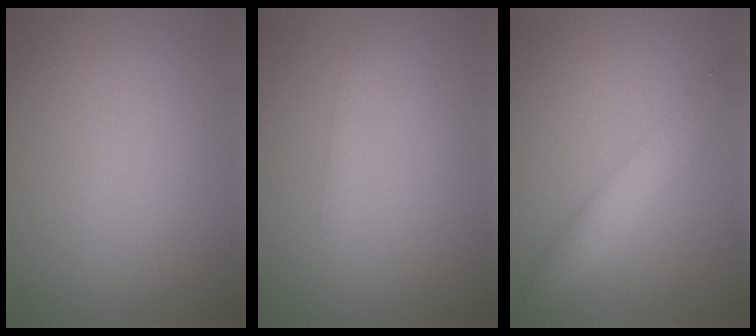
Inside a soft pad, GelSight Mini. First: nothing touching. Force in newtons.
{"total": 1.0, "press": 1.0, "slide": 0.1}
{"total": 4.3, "press": 4.3, "slide": 0.1}